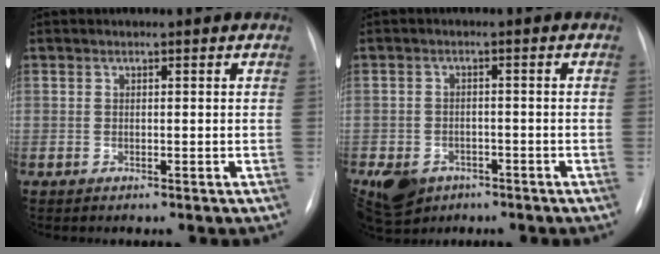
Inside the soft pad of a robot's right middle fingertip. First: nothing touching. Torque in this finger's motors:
{"motor_torque": [0.85, -0.83, 0.36, 0.07]}